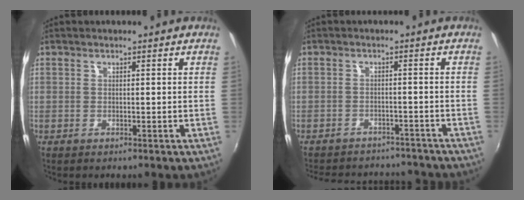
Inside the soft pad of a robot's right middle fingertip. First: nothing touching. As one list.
[{"total": 13.2, "force": [-11.6, 4.8, 4.1], "torque": [-0.097, 0.017, -0.152]}]